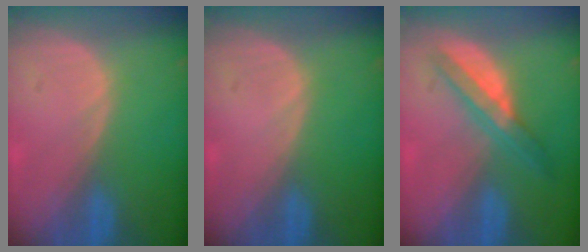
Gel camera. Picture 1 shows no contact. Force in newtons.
{"total": 0.0}
{"total": 5.6, "press": 5.3, "slide": 2.0}